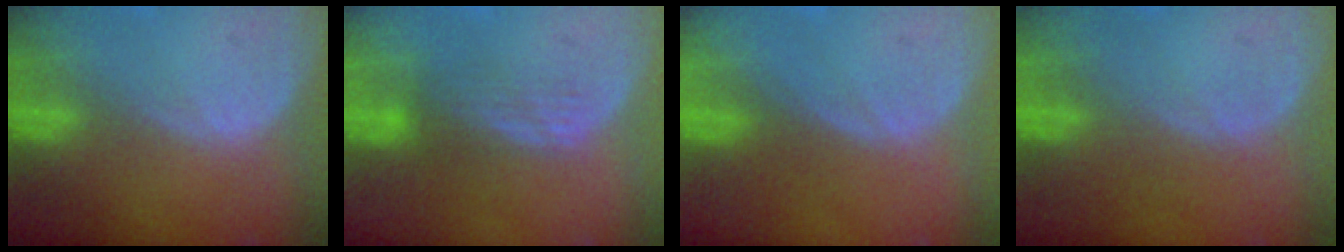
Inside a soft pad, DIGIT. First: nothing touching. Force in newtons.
{"total": 3.4, "press": 3.0, "slide": 1.6}
{"total": 0.0}
{"total": 0.0}